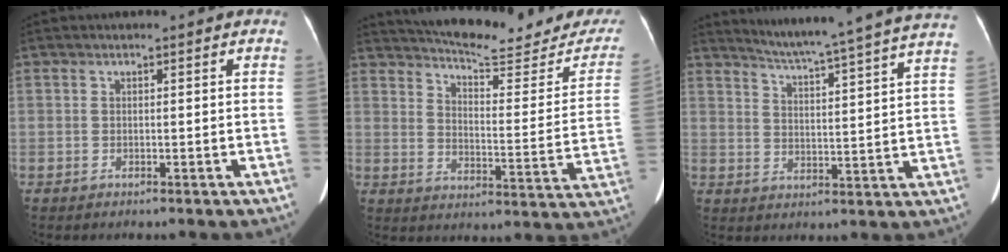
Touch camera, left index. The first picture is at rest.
{"total": 22.8, "force": [20.6, 4.5, 8.7], "torque": [-0.123, -0.058, 0.248]}
{"total": 22.1, "force": [20.1, -1.9, 9.0], "torque": [-0.146, -0.058, 0.254]}